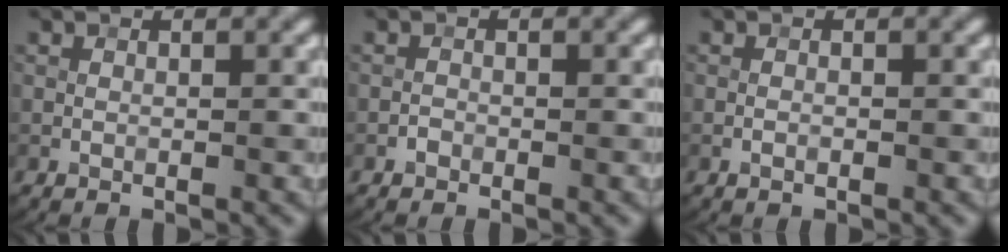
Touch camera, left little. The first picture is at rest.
{"total": 0.5, "force": [-0.3, 0.4, 0.1], "torque": [0.000, 0.000, -0.007]}
{"total": 0.7, "force": [-0.3, 0.3, 0.6], "torque": [-0.010, 0.001, -0.006]}